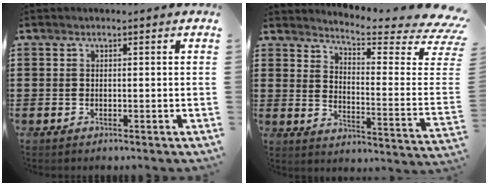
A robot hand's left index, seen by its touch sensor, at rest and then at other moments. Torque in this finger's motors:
{"motor_torque": [2.14, 0.00, 0.34, 0.03]}